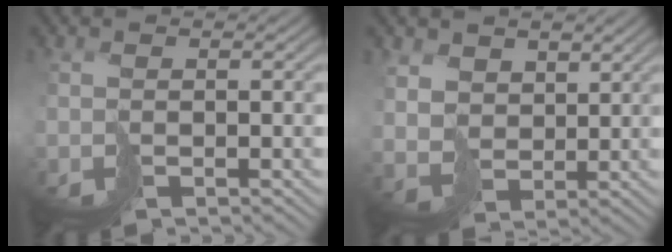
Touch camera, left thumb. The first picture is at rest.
{"total": 5.1, "force": [3.5, 3.5, 1.4], "torque": [-0.066, 0.002, 0.074]}